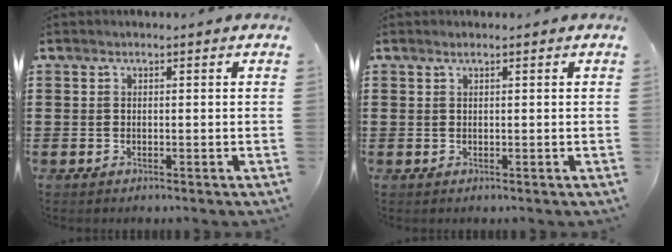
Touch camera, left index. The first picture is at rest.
{"total": 0.6, "force": [0.4, -0.1, 0.5], "torque": [-0.009, -0.002, 0.008]}